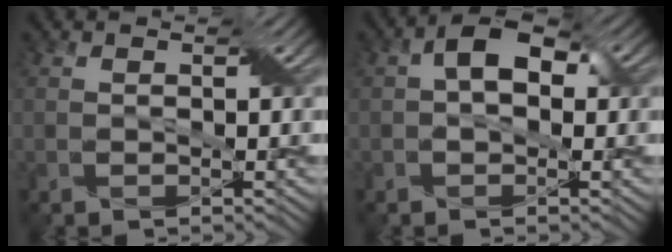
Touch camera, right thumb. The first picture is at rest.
{"total": 4.9, "force": [0.7, 3.1, 3.8], "torque": [-0.061, 0.008, 0.003]}